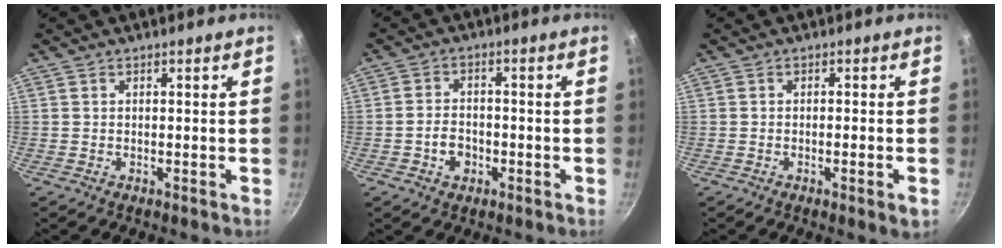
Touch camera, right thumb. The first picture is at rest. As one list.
[{"total": 4.6, "force": [-1.8, 3.4, 2.5], "torque": [-0.031, 0.017, -0.032]}, {"total": 2.7, "force": [-1.0, 0.3, 2.5], "torque": [-0.045, -0.004, -0.016]}]